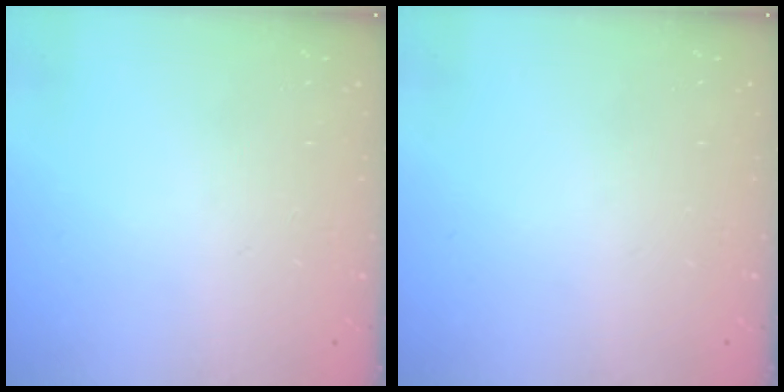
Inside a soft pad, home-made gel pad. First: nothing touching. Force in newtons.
{"total": 0.0}